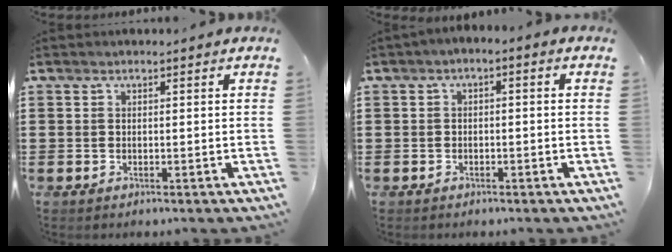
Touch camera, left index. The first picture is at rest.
{"total": 1.6, "force": [-1.4, 0.3, 0.6], "torque": [-0.013, 0.003, -0.029]}